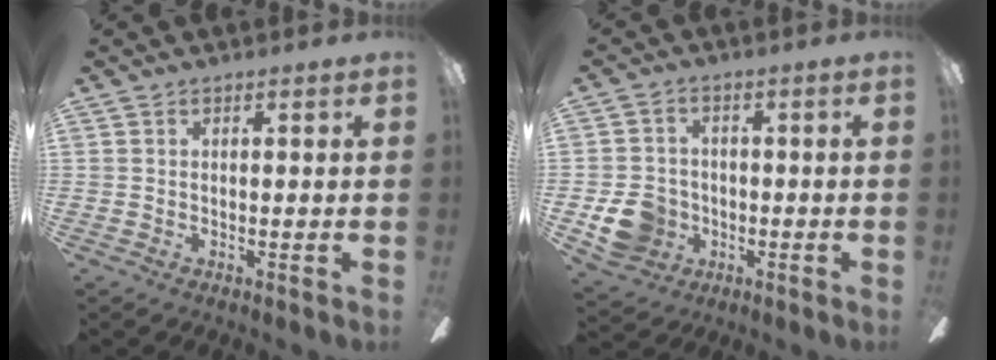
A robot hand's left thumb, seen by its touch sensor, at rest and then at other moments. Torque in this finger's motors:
{"motor_torque": [0.23, 1.47, 0.23, -0.28, 0.02]}